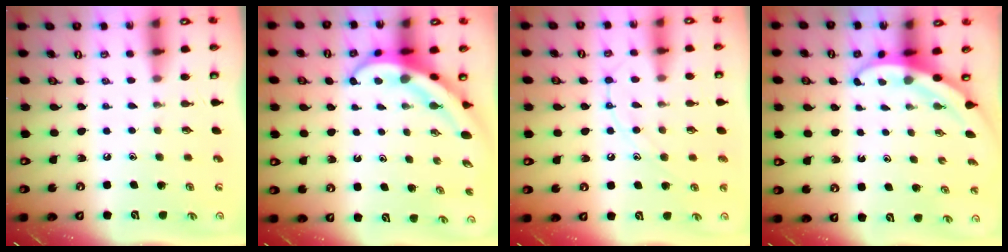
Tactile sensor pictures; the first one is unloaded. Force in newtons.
{"total": 7.0, "press": 6.9, "slide": 0.7}
{"total": 10.8, "press": 10.7, "slide": 0.9}
{"total": 3.3, "press": 3.3, "slide": 0.1}